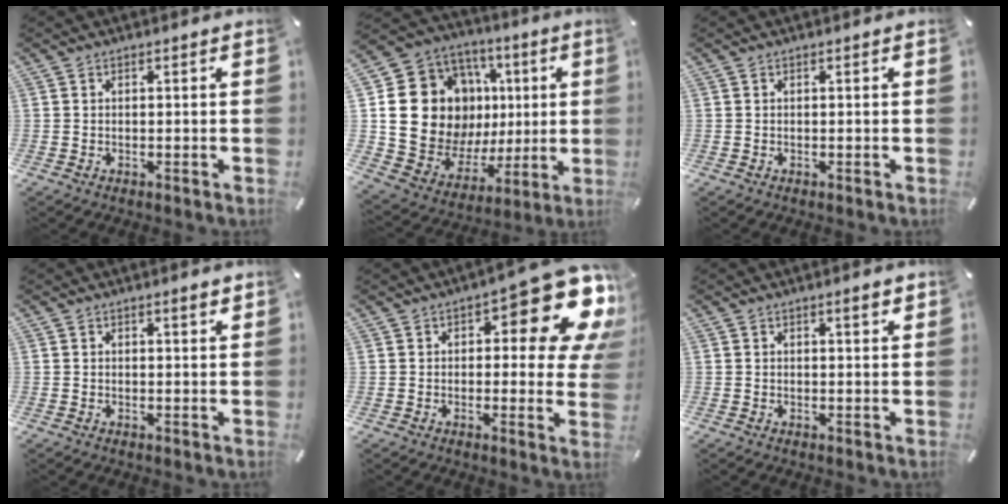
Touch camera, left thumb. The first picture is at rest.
{"total": 20.4, "force": [4.5, 17.2, 10.0], "torque": [-0.181, -0.037, 0.110]}
{"total": 0.0}
{"total": 1.1, "force": [0.7, 0.5, 0.6], "torque": [-0.011, 0.001, 0.013]}
{"total": 17.0, "force": [7.6, 7.0, 13.5], "torque": [-0.162, -0.058, 0.124]}
{"total": 2.0, "force": [1.3, 0.7, 1.5], "torque": [-0.021, 0.000, 0.020]}